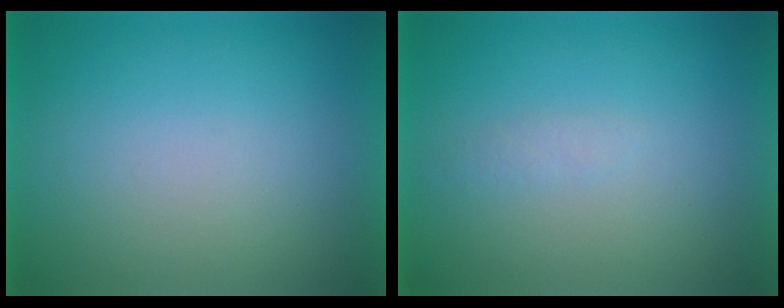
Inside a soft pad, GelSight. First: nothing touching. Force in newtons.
{"total": 1.3}